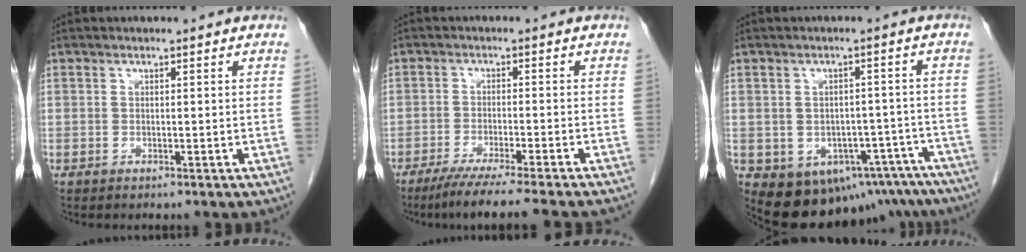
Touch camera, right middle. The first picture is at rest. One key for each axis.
{"total": 11.2, "fx": -9.3, "fy": -1.4, "fz": 6.1, "tx": -0.064, "ty": -0.035, "tz": -0.141}
{"total": 16.1, "fx": -10.9, "fy": 9.8, "fz": 6.8, "tx": -0.082, "ty": 0.028, "tz": -0.113}